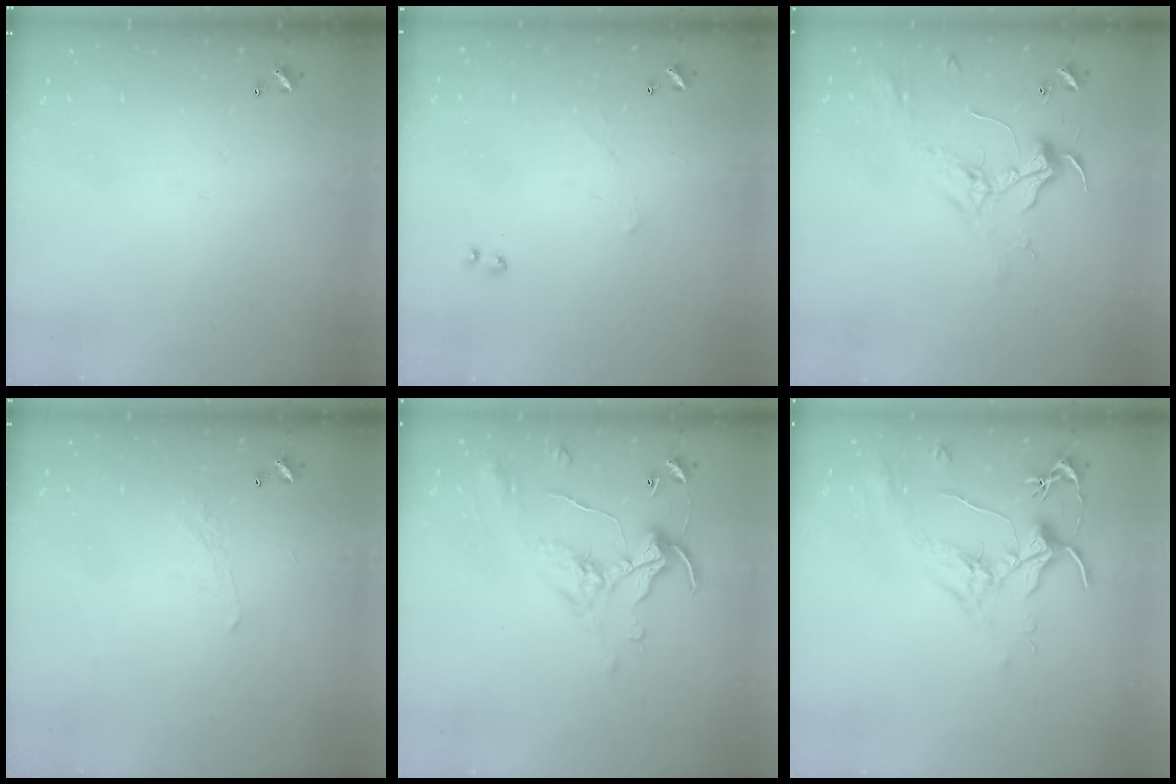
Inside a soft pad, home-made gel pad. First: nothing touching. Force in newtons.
{"total": 1.7, "press": 1.7, "slide": 0.4}
{"total": 2.4, "press": 2.3, "slide": 0.8}
{"total": 1.7, "press": 1.6, "slide": 0.6}
{"total": 1.1, "press": 0.8, "slide": 0.9}
{"total": 1.8, "press": 1.7, "slide": 0.6}